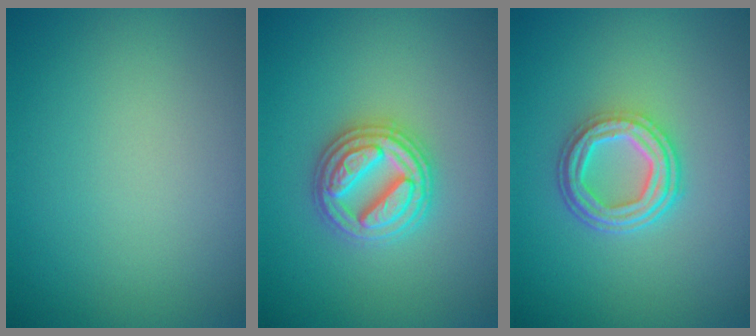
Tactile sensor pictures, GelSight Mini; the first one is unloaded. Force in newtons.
{"total": 4.7, "press": 4.6, "slide": 0.8}
{"total": 4.4, "press": 3.4, "slide": 2.9}